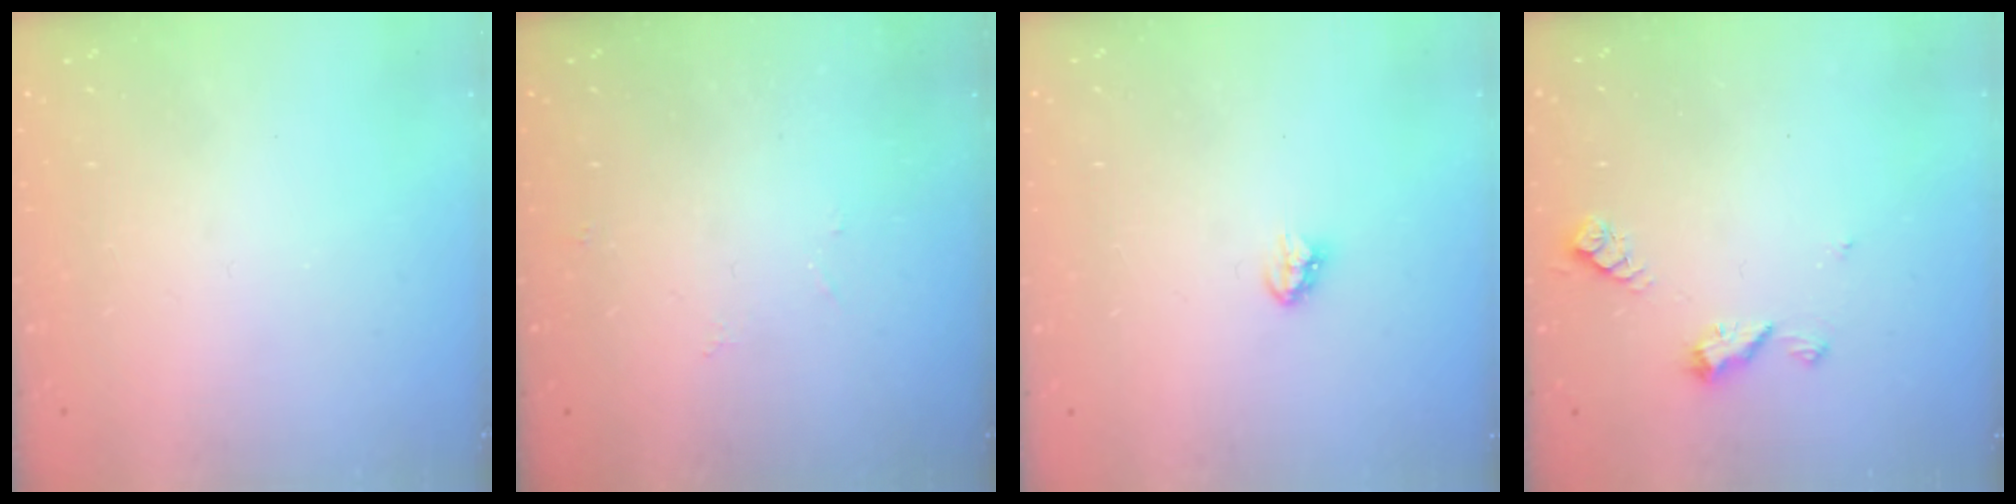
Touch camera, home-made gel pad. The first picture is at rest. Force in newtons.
{"total": 2.9, "press": 2.8, "slide": 0.8}
{"total": 3.5, "press": 3.5, "slide": 0.5}
{"total": 6.3, "press": 6.2, "slide": 0.7}